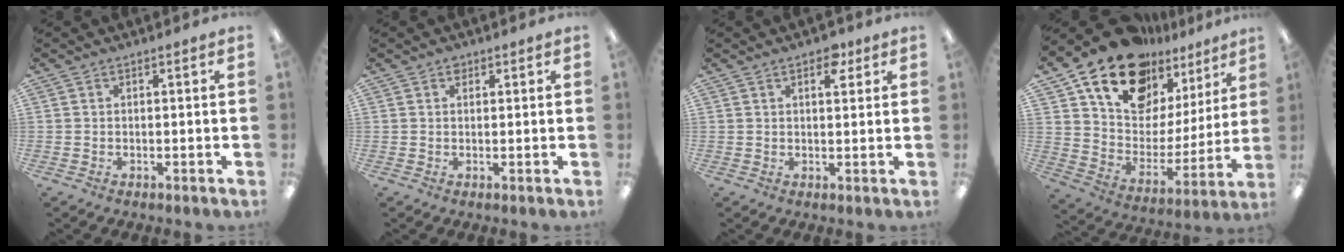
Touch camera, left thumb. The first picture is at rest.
{"total": 1.2, "force": [0.8, 1.0, 0.0], "torque": [0.006, -0.001, 0.012]}
{"total": 4.4, "force": [2.8, 2.4, 2.5], "torque": [-0.017, -0.011, 0.041]}
{"total": 18.8, "force": [14.9, 9.7, 6.3], "torque": [-0.138, -0.107, 0.269]}